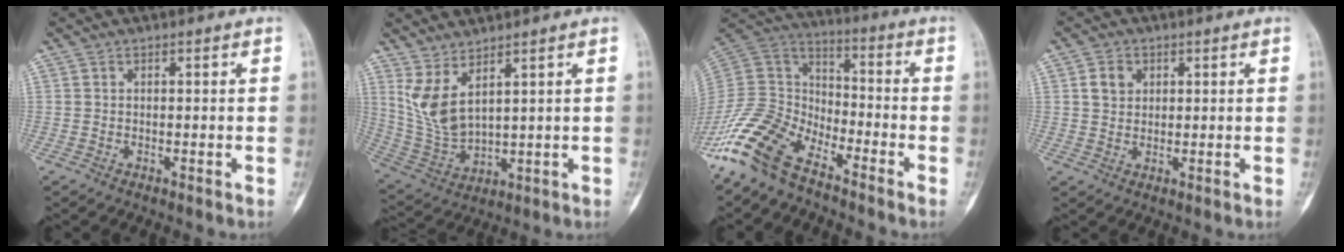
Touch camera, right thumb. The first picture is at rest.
{"total": 8.8, "force": [4.6, 3.3, 6.7], "torque": [-0.133, -0.034, 0.113]}
{"total": 15.3, "force": [-11.0, 7.2, 7.8], "torque": [-0.148, 0.075, -0.225]}
{"total": 3.8, "force": [1.3, 3.1, 1.8], "torque": [-0.017, -0.002, 0.024]}